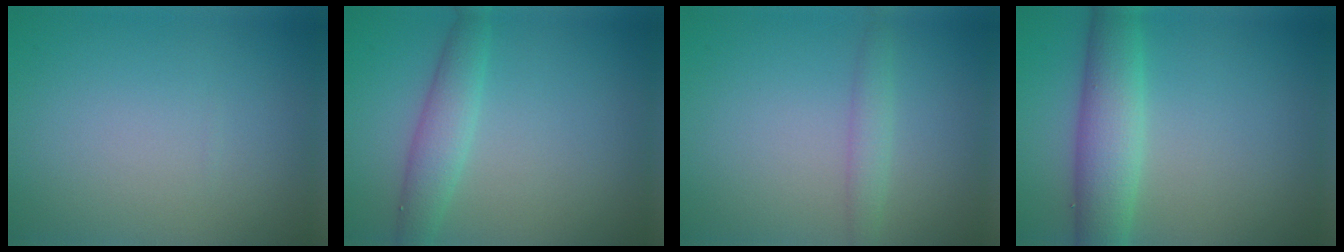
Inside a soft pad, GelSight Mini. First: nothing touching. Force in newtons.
{"total": 2.9, "press": 2.9, "slide": 0.1}
{"total": 1.6, "press": 1.6, "slide": 0.1}
{"total": 5.3, "press": 5.3, "slide": 0.2}